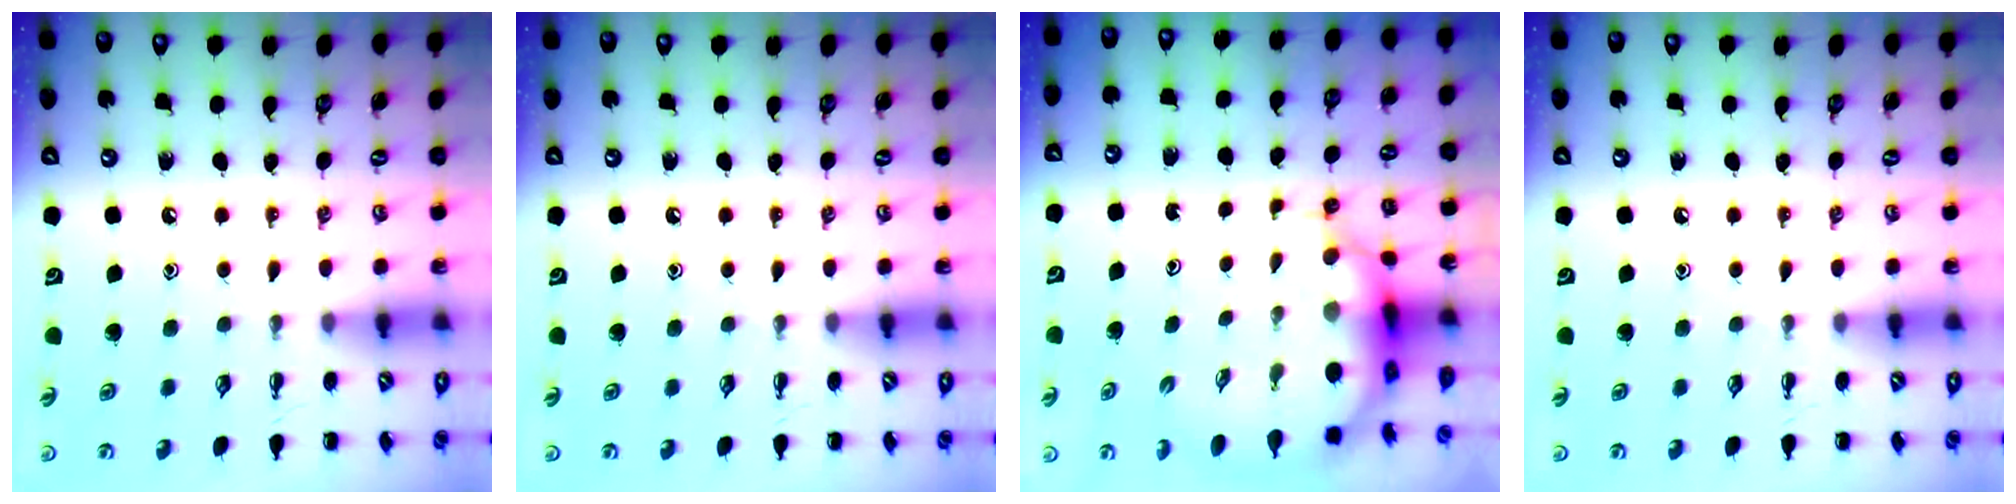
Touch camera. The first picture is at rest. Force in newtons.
{"total": 0.0}
{"total": 8.3, "press": 8.1, "slide": 2.0}
{"total": 0.0}